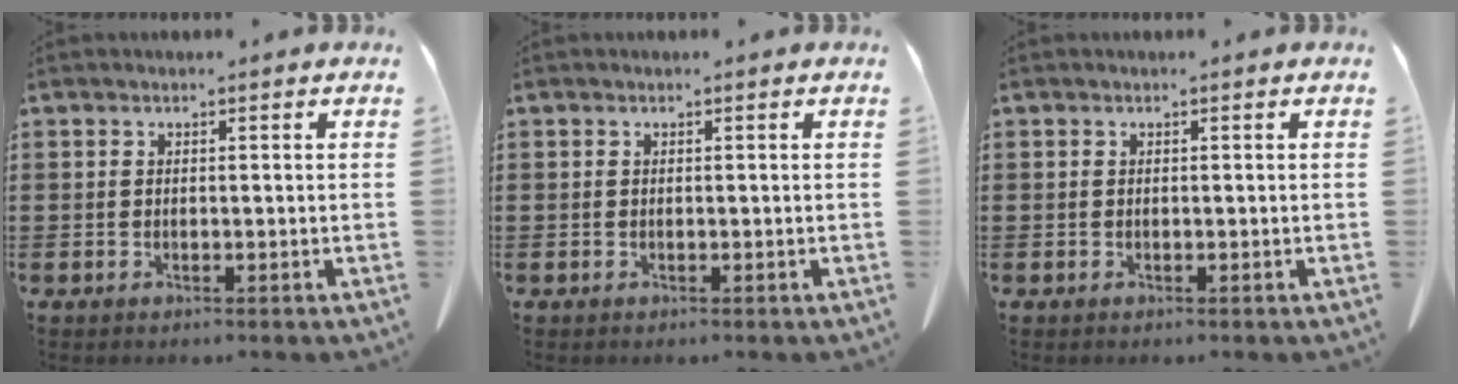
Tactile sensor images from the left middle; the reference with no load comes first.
{"total": 0.0}
{"total": 0.0}